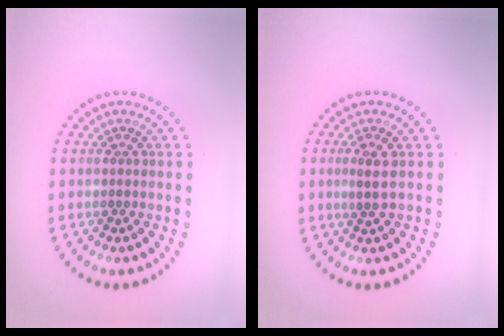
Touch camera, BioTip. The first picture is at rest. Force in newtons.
{"total": 1.8, "press": 1.6, "slide": 0.8}